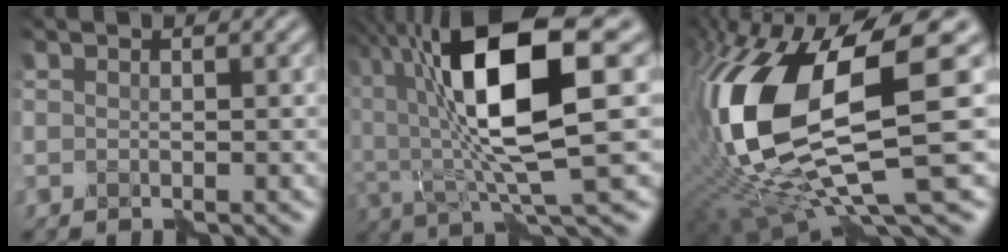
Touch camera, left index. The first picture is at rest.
{"total": 12.0, "force": [2.2, 3.4, 11.3], "torque": [-0.205, 0.002, 0.041]}
{"total": 15.6, "force": [0.8, 6.6, 14.1], "torque": [-0.296, -0.019, 0.021]}